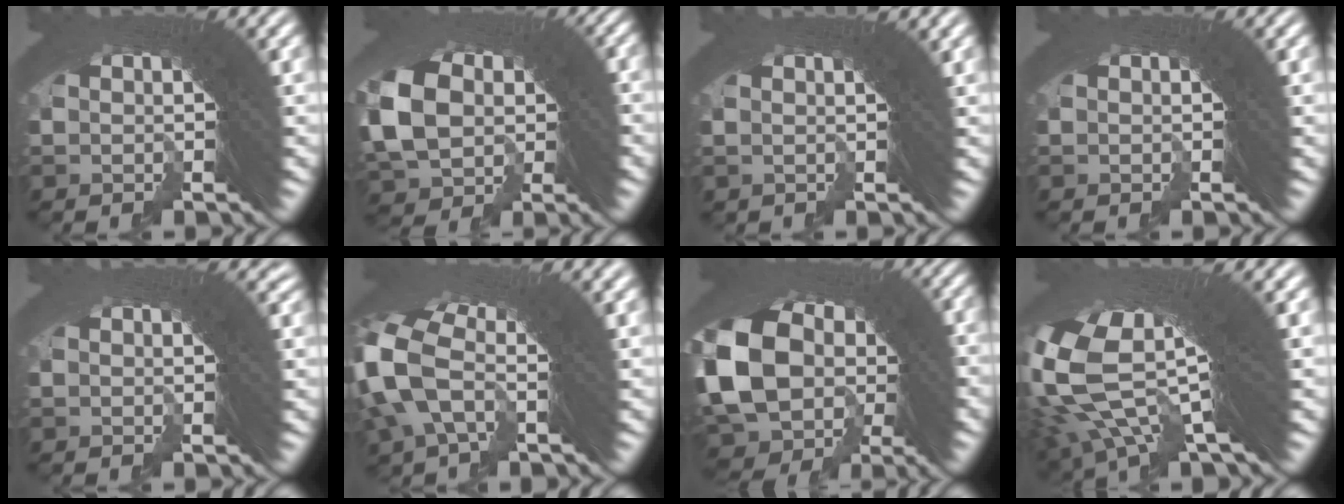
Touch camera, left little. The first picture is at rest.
{"total": 7.4, "force": [0.7, 5.9, 4.5], "torque": [-0.096, -0.008, 0.019]}
{"total": 1.7, "force": [1.3, -0.7, 0.8], "torque": [-0.011, 0.007, 0.021]}
{"total": 0.0}
{"total": 1.4, "force": [0.9, 0.4, 1.0], "torque": [-0.010, 0.005, 0.007]}
{"total": 3.4, "force": [0.6, 1.4, 3.1], "torque": [-0.087, 0.003, 0.011]}
{"total": 13.9, "force": [-1.4, 11.2, 8.1], "torque": [-0.199, -0.037, -0.012]}
{"total": 11.5, "force": [4.1, 5.5, 9.2], "torque": [-0.191, 0.018, 0.063]}